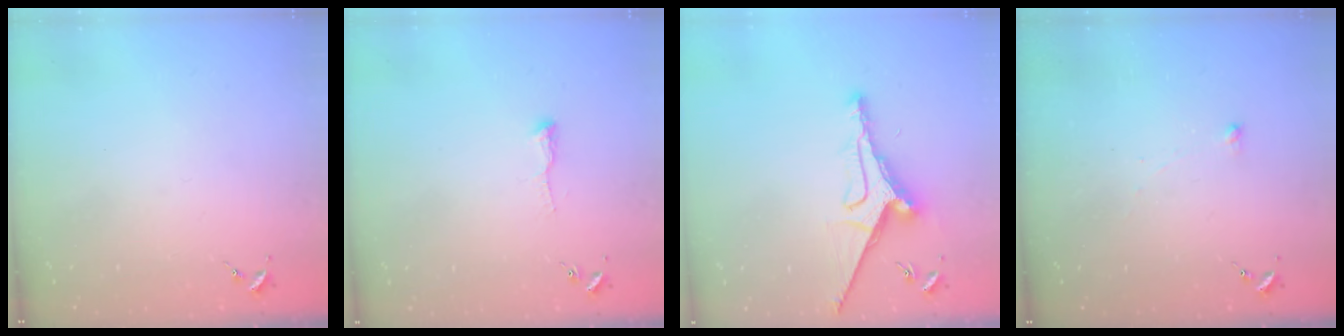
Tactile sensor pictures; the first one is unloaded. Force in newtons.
{"total": 4.8, "press": 4.7, "slide": 0.9}
{"total": 11.0, "press": 11.0, "slide": 0.8}
{"total": 2.5, "press": 2.5, "slide": 0.2}